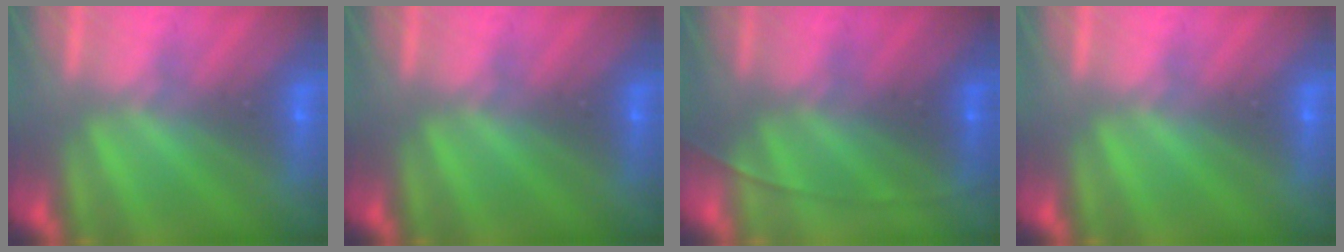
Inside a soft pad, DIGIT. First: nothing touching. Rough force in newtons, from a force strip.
{"total": 0.0}
{"total": 1.5}
{"total": 0.0}